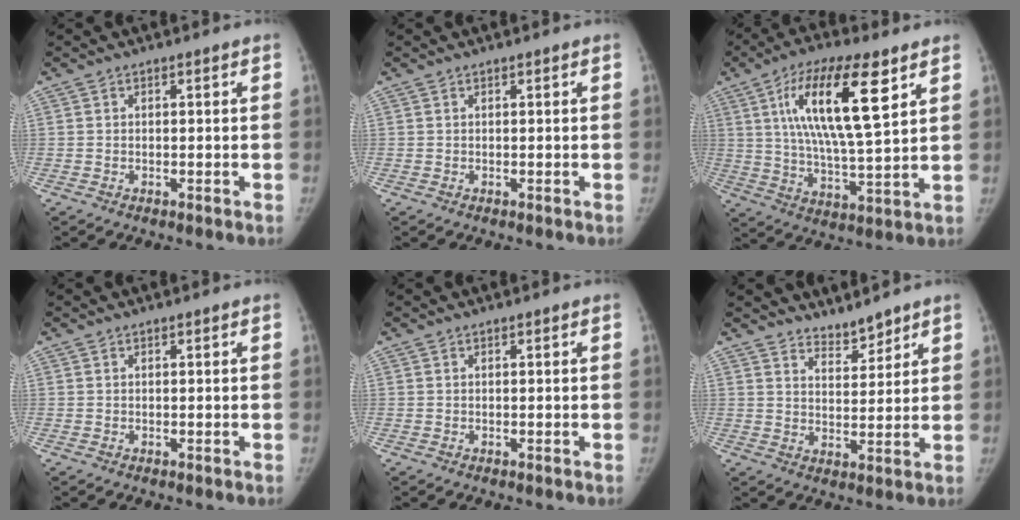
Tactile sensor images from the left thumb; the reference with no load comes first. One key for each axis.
{"total": 0.0}
{"total": 18.1, "fx": 7.2, "fy": 5.1, "fz": 15.8, "tx": -0.279, "ty": -0.023, "tz": 0.125}
{"total": 0.0}
{"total": 0.0}
{"total": 4.8, "fx": 4.5, "fy": 1.4, "fz": 1.0, "tx": 0.001, "ty": -0.038, "tz": 0.084}